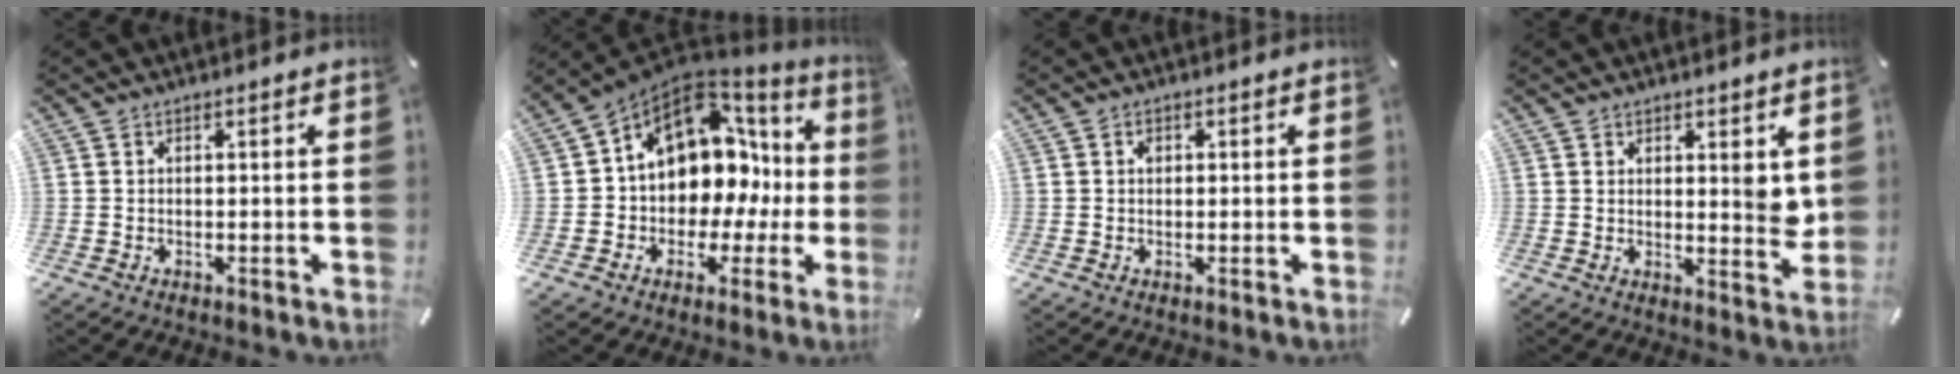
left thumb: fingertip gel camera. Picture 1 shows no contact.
{"total": 12.7, "force": [3.8, 9.9, 7.0], "torque": [-0.110, -0.041, 0.067]}
{"total": 1.1, "force": [0.2, 1.0, 0.5], "torque": [-0.003, 0.001, 0.001]}
{"total": 4.9, "force": [2.5, 2.8, 3.2], "torque": [-0.026, -0.017, 0.040]}